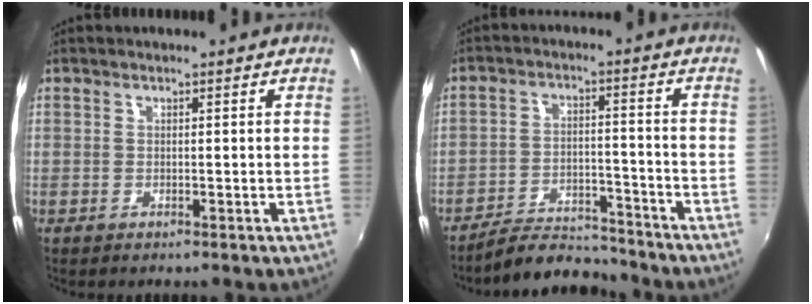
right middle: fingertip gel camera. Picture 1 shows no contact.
{"total": 9.2, "force": [-8.9, 1.9, 1.8], "torque": [-0.052, 0.008, -0.136]}